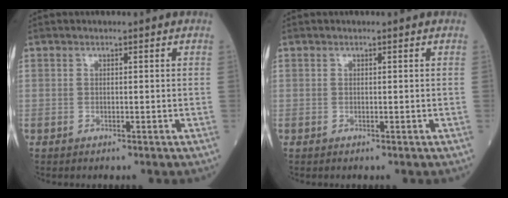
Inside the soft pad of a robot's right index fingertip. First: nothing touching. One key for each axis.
{"total": 0.0}